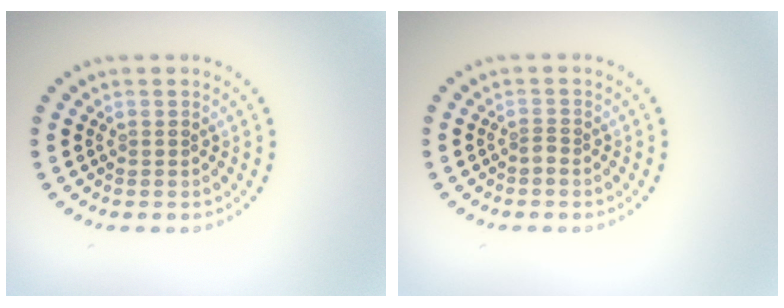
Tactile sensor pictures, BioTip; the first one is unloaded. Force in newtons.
{"total": 0.8, "press": 0.5, "slide": 0.7}